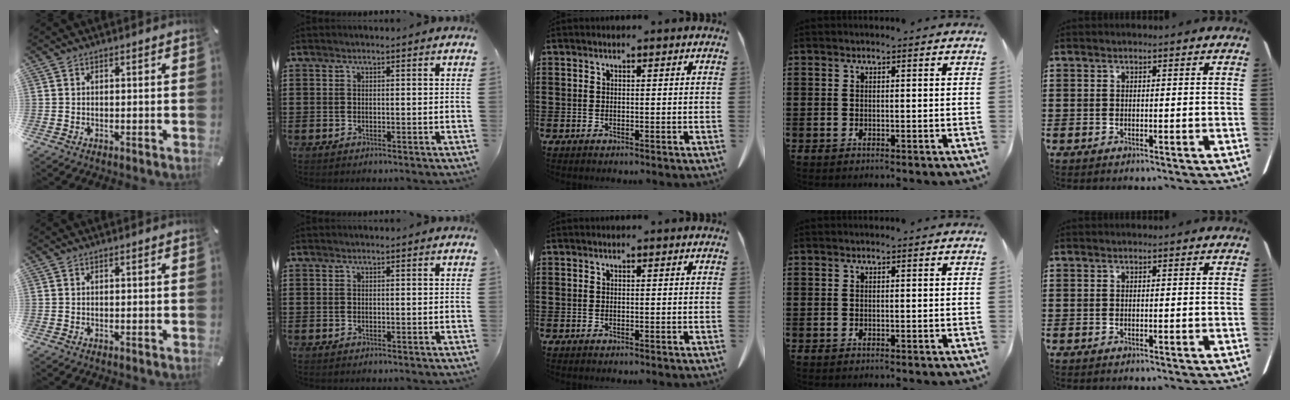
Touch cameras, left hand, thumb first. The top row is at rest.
{}